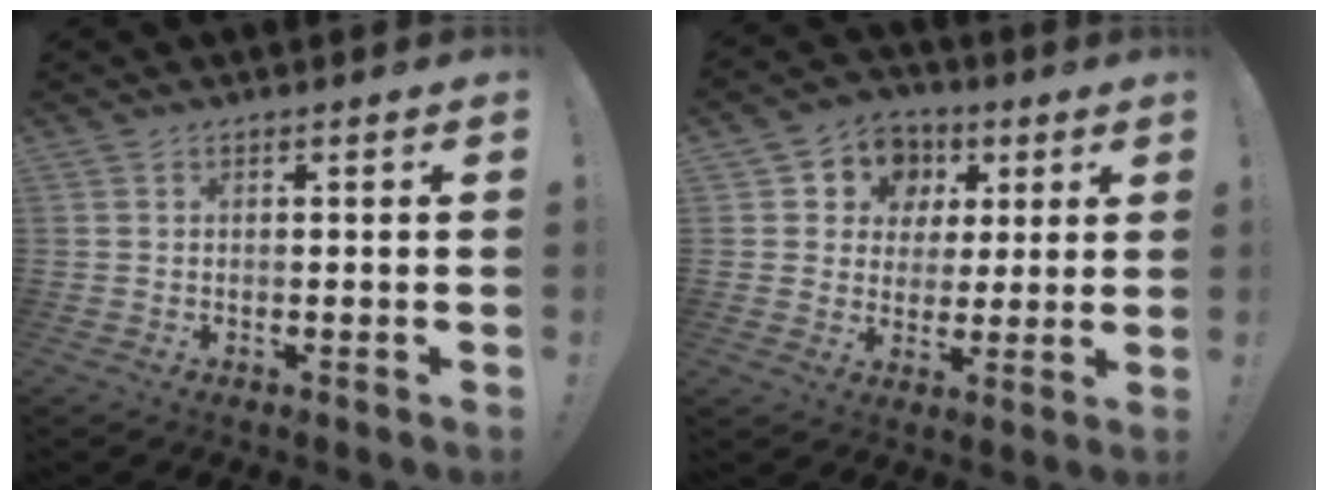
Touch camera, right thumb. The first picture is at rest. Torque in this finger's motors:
{"motor_torque": [1.15, 1.13, 0.02, 0.00, 0.00]}